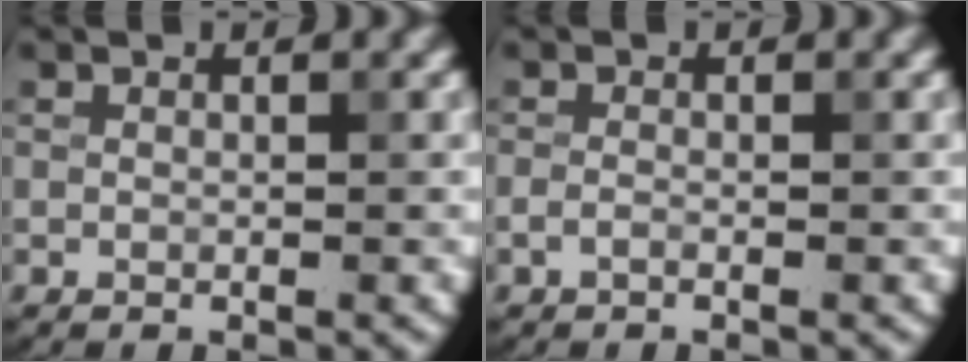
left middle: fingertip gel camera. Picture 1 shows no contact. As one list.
[{"total": 0.7, "force": [-0.4, 0.2, 0.5], "torque": [-0.011, 0.002, -0.011]}]